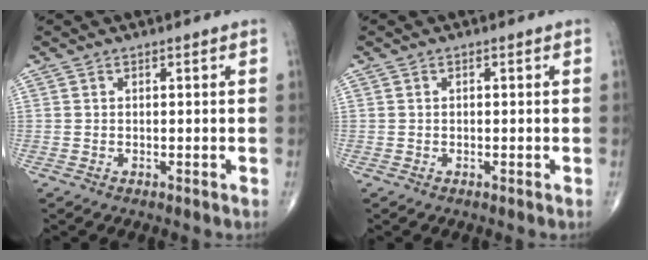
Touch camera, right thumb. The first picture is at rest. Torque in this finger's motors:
{"motor_torque": [-0.19, -0.08, 0.14, 0.06, -0.02]}